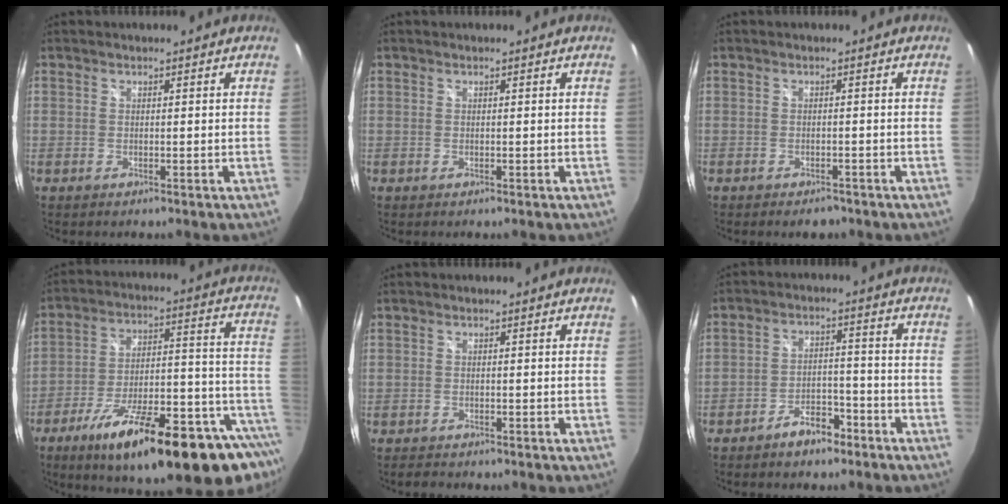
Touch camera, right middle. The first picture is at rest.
{"total": 0.0}
{"total": 3.1, "force": [-2.5, 1.4, 1.2], "torque": [-0.025, -0.009, -0.033]}
{"total": 29.1, "force": [-20.0, 6.0, 20.2], "torque": [-0.273, -0.038, -0.293]}
{"total": 2.0, "force": [-1.9, 0.7, 0.5], "torque": [-0.014, -0.009, -0.031]}
{"total": 6.0, "force": [-4.6, 2.7, 2.8], "torque": [-0.060, 0.015, -0.065]}